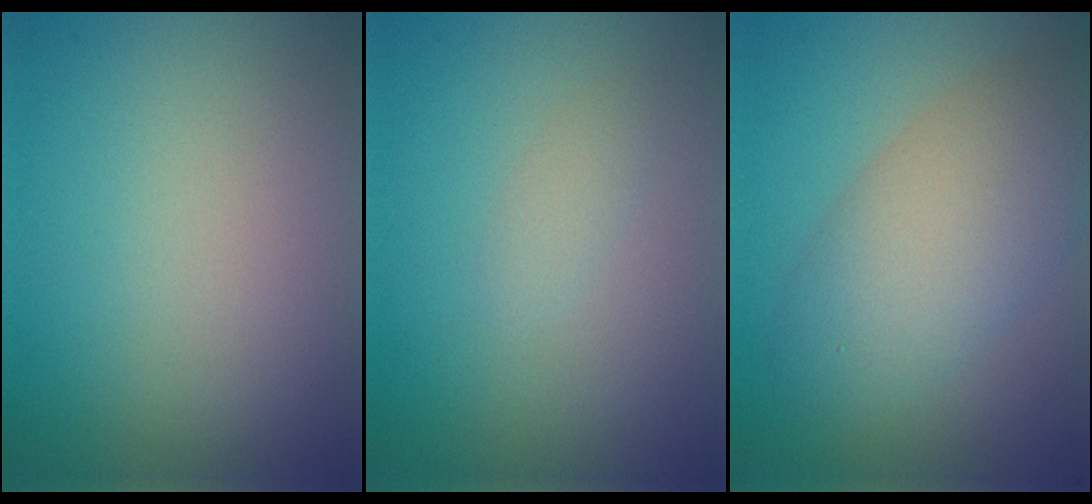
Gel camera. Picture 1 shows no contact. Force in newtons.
{"total": 1.1, "press": 1.1, "slide": 0.1}
{"total": 6.4, "press": 6.4, "slide": 0.2}